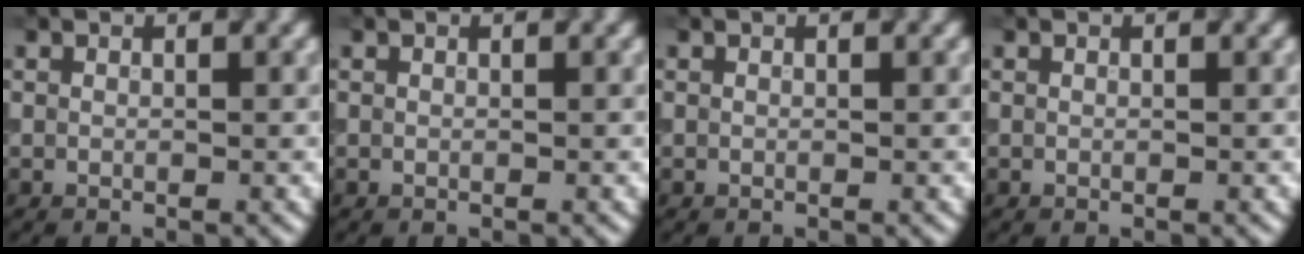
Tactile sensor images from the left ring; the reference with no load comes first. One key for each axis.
{"total": 0.0}
{"total": 0.0}
{"total": 0.0}